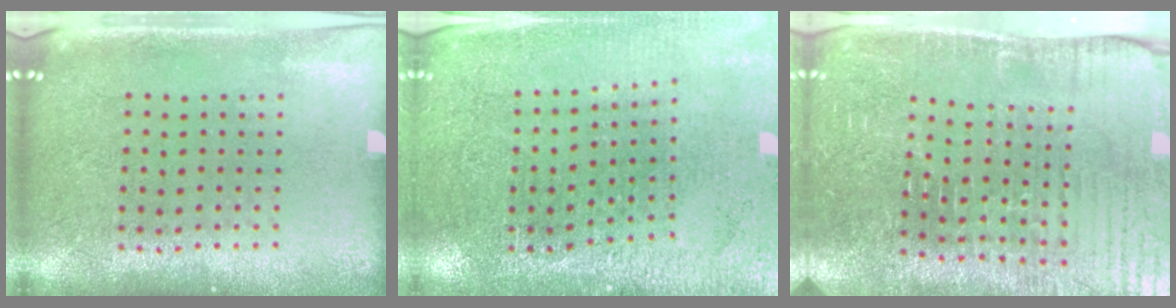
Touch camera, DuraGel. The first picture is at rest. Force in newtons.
{"total": 2.8, "press": 2.8, "slide": 0.2}
{"total": 4.3, "press": 4.3, "slide": 0.3}